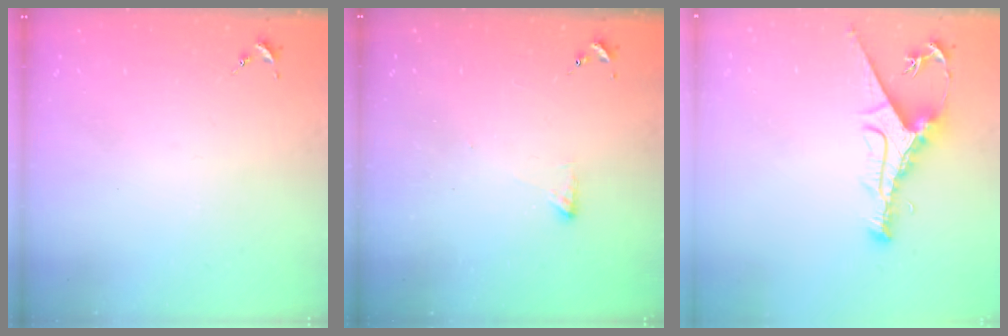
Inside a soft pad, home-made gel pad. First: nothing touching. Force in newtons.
{"total": 2.5, "press": 2.4, "slide": 0.5}
{"total": 9.9, "press": 9.8, "slide": 1.0}